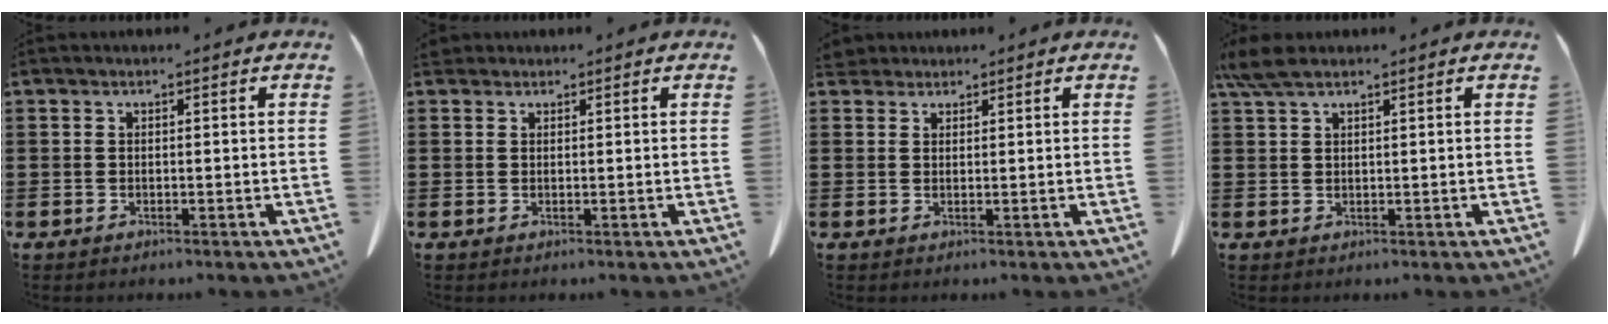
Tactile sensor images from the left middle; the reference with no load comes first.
{"total": 1.0, "force": [0.9, 0.5, 0.2], "torque": [-0.007, 0.004, 0.017]}
{"total": 2.1, "force": [1.8, 1.0, 0.4], "torque": [-0.016, 0.006, 0.036]}
{"total": 3.5, "force": [2.3, 1.1, 2.4], "torque": [-0.054, 0.004, 0.044]}